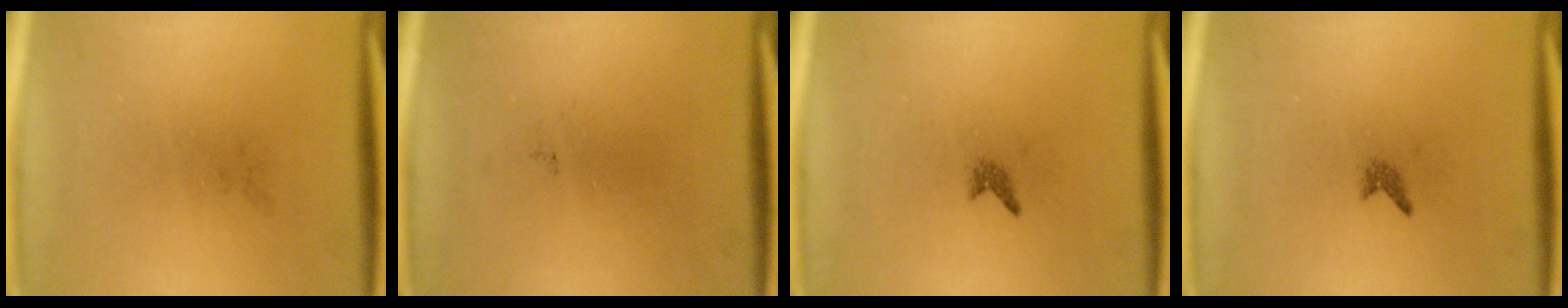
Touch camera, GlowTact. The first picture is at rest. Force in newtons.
{"total": 0.0}
{"total": 0.7}
{"total": 0.7}